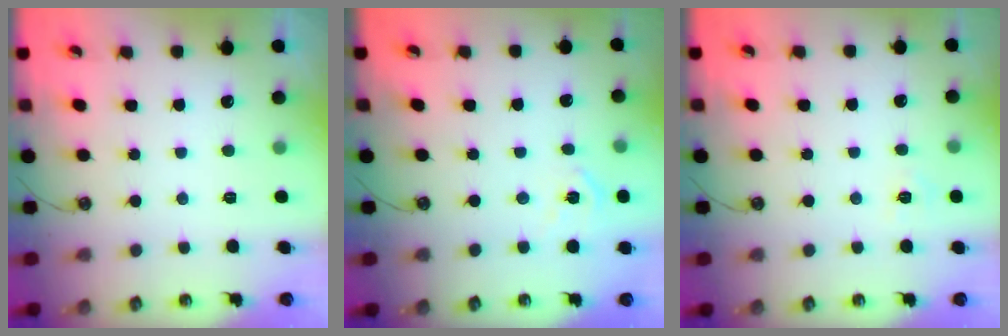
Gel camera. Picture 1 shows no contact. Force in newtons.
{"total": 6.5, "press": 6.4, "slide": 0.7}
{"total": 6.5, "press": 6.5, "slide": 0.8}